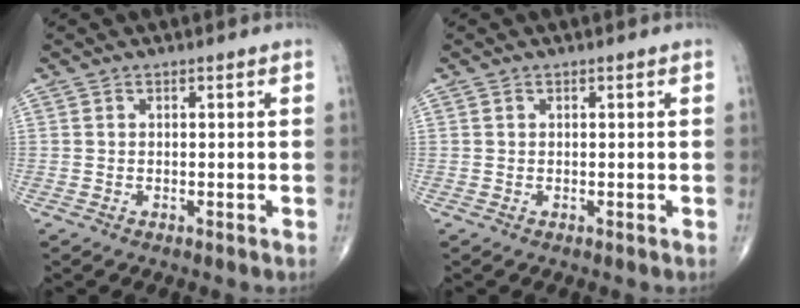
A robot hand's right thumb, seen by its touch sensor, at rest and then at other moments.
{"total": 0.0}